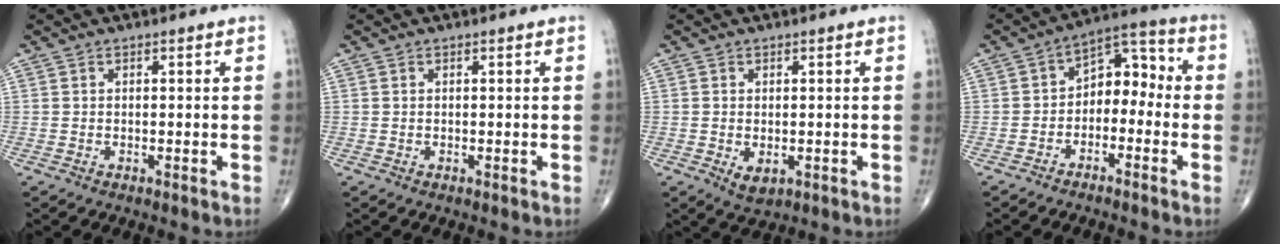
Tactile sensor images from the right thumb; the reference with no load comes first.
{"total": 0.0}
{"total": 3.0, "force": [-0.7, 1.9, 2.2], "torque": [-0.029, -0.004, -0.001]}
{"total": 8.6, "force": [-2.1, 5.9, 5.9], "torque": [-0.052, 0.055, -0.050]}